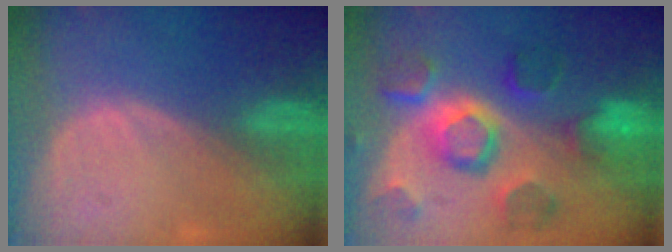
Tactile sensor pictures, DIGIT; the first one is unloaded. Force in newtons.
{"total": 11.3, "press": 10.0, "slide": 5.4}